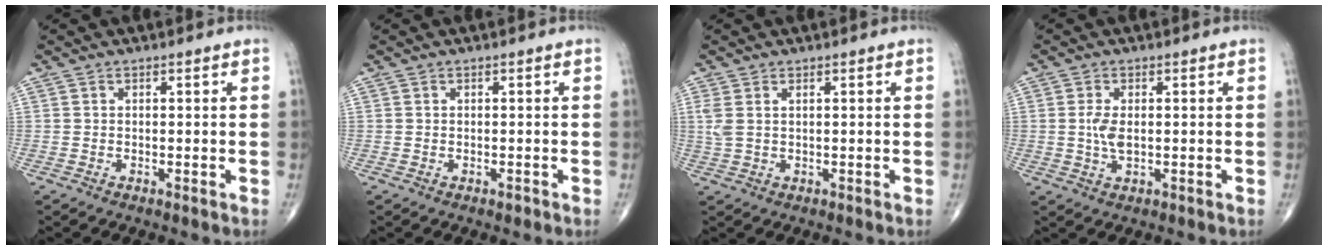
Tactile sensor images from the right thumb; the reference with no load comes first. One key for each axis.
{"total": 0.6, "fx": -0.3, "fy": 0.3, "fz": 0.4, "tx": -0.003, "ty": 0.000, "tz": -0.006}
{"total": 2.7, "fx": 0.8, "fy": 1.3, "fz": 2.2, "tx": -0.072, "ty": 0.011, "tz": 0.023}
{"total": 3.5, "fx": 0.1, "fy": 1.7, "fz": 3.1, "tx": -0.070, "ty": -0.002, "tz": 0.003}